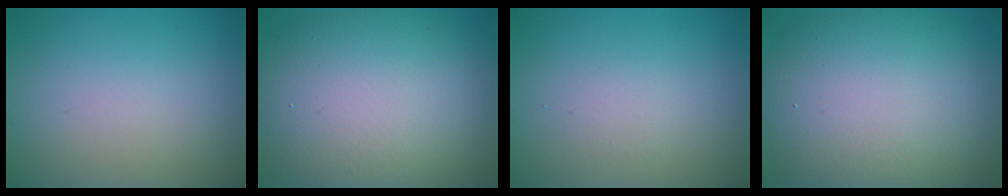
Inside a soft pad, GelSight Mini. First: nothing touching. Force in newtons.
{"total": 13.0, "press": 13.0, "slide": 0.6}
{"total": 0.9, "press": 0.9, "slide": 0.0}
{"total": 13.1, "press": 13.1, "slide": 0.7}